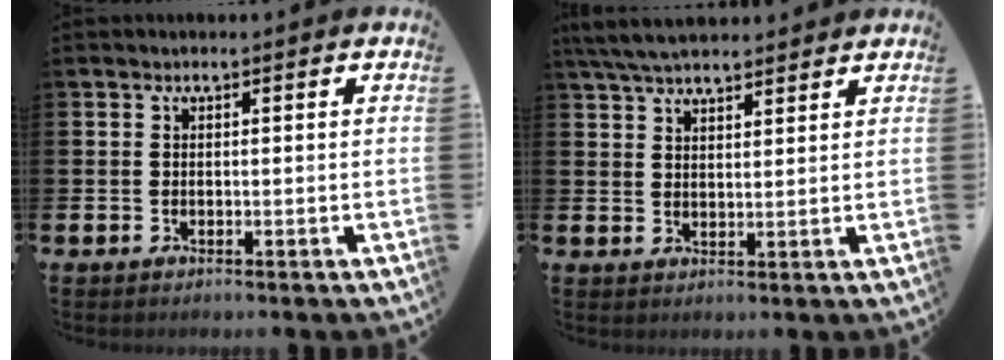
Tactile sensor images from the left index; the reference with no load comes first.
{"total": 5.3, "force": [5.0, 1.0, 1.5], "torque": [-0.048, -0.010, 0.094]}